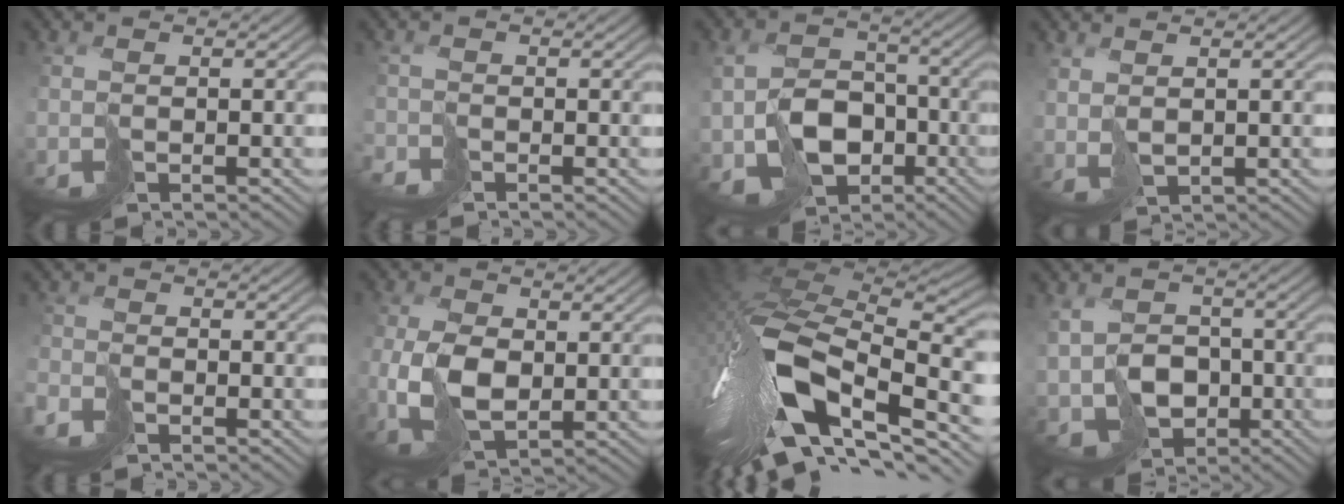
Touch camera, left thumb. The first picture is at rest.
{"total": 1.8, "force": [-1.7, 0.3, -0.3], "torque": [0.006, -0.011, -0.039]}
{"total": 8.0, "force": [-2.5, 6.6, 3.8], "torque": [-0.082, -0.019, -0.042]}
{"total": 1.7, "force": [1.6, 0.3, 0.3], "torque": [-0.011, 0.002, 0.040]}
{"total": 3.0, "force": [-2.4, 1.5, 0.8], "torque": [-0.025, -0.012, -0.058]}
{"total": 6.9, "force": [-0.4, 4.8, 4.9], "torque": [-0.135, -0.009, -0.004]}
{"total": 15.8, "force": [-3.8, 8.7, 12.7], "torque": [-0.283, -0.023, -0.053]}
{"total": 5.7, "force": [-1.0, 5.3, 2.0], "torque": [-0.050, -0.016, -0.013]}